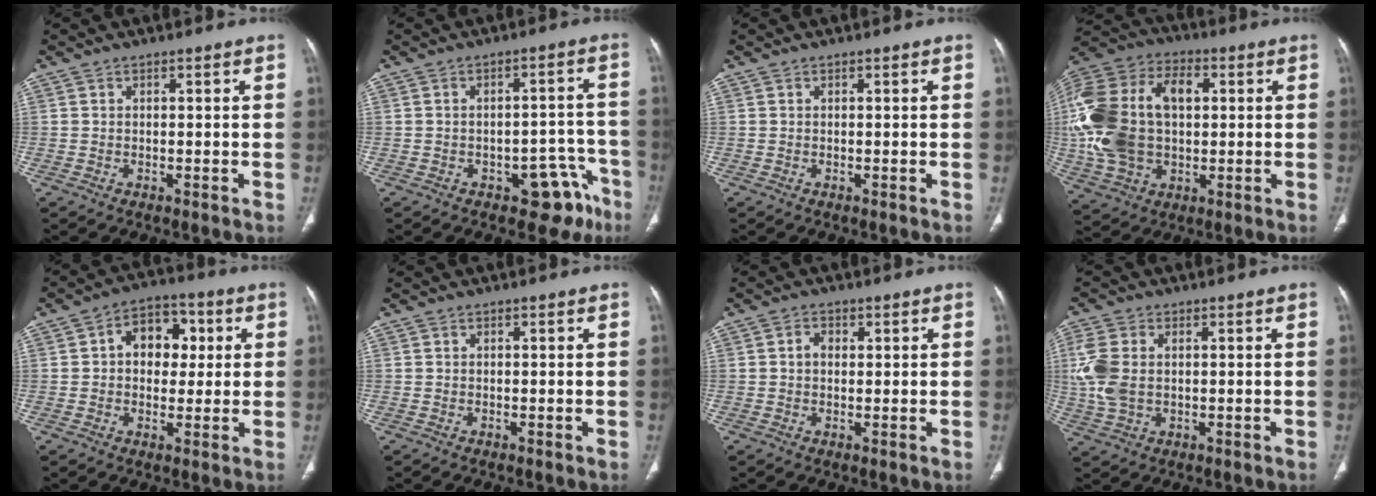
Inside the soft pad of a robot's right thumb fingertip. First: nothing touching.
{"total": 9.4, "force": [-5.5, 5.2, 5.6], "torque": [-0.025, 0.044, -0.065]}
{"total": 0.0}
{"total": 23.9, "force": [2.2, 15.5, 18.1], "torque": [-0.388, 0.017, 0.043]}
{"total": 10.1, "force": [1.9, 7.3, 6.6], "torque": [-0.054, 0.014, 0.023]}
{"total": 0.0}
{"total": 2.4, "force": [0.5, 1.9, 1.4], "torque": [-0.018, 0.005, 0.008]}
{"total": 8.1, "force": [0.7, 5.4, 6.1], "torque": [-0.157, 0.005, 0.018]}